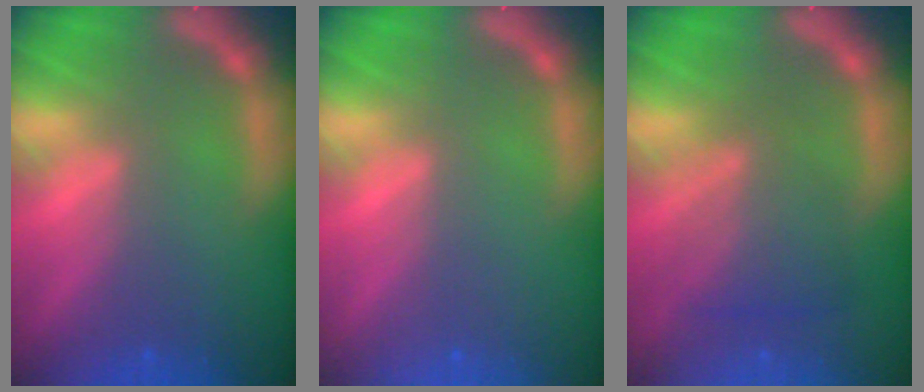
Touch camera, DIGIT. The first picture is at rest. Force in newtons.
{"total": 0.0}
{"total": 5.1}